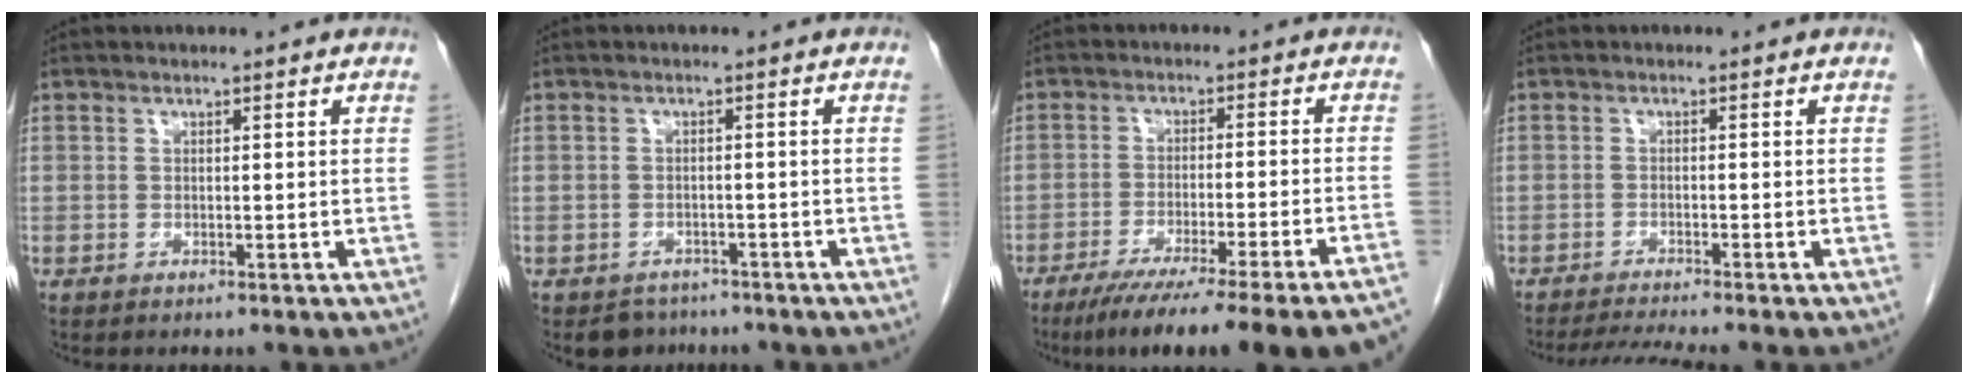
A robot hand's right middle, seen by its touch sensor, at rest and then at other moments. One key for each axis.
{"total": 3.2, "fx": -2.6, "fy": 1.9, "fz": -0.1, "tx": -0.004, "ty": 0.003, "tz": -0.037}
{"total": 21.0, "fx": -17.2, "fy": -0.8, "fz": 12.0, "tx": -0.110, "ty": -0.047, "tz": -0.243}
{"total": 4.7, "fx": -4.1, "fy": -1.3, "fz": 1.8, "tx": -0.035, "ty": -0.019, "tz": -0.071}